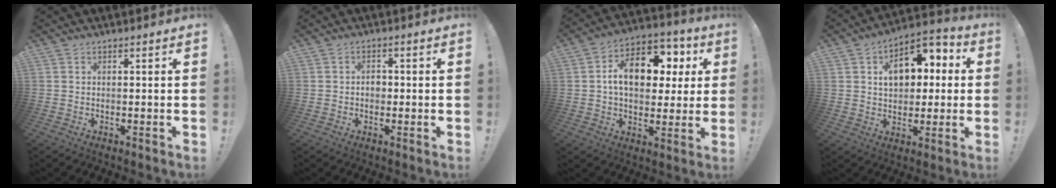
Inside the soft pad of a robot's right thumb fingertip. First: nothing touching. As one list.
[{"total": 2.8, "force": [-0.7, 2.1, 1.7], "torque": [-0.027, 0.004, -0.015]}, {"total": 15.9, "force": [3.7, 10.6, 11.3], "torque": [-0.159, -0.006, 0.066]}, {"total": 13.3, "force": [3.2, 9.5, 8.6], "torque": [-0.120, 0.000, 0.063]}]